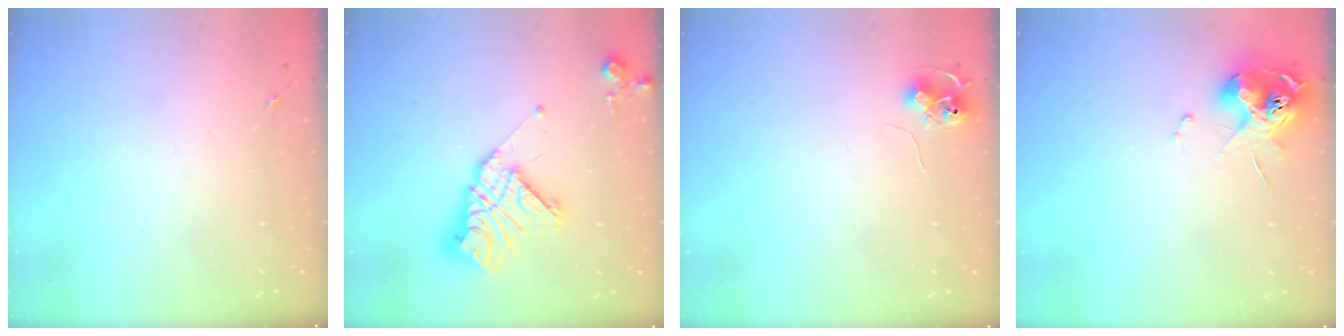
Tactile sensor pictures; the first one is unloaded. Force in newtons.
{"total": 14.7, "press": 14.6, "slide": 1.4}
{"total": 7.9, "press": 7.8, "slide": 0.9}
{"total": 10.7, "press": 10.6, "slide": 0.9}